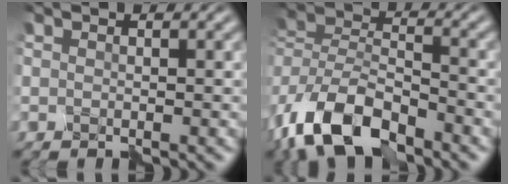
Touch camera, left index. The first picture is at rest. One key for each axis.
{"total": 10.8, "fx": -6.7, "fy": 5.2, "fz": 6.7, "tx": -0.134, "ty": -0.006, "tz": -0.138}